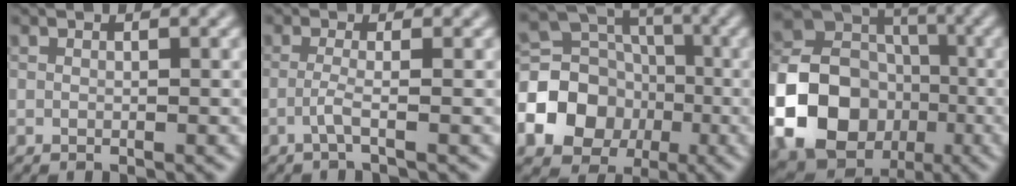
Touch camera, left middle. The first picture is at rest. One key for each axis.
{"total": 1.9, "fx": -0.6, "fy": 0.3, "fz": 1.8, "tx": -0.032, "ty": -0.001, "tz": -0.022}
{"total": 10.4, "fx": -3.0, "fy": 8.9, "fz": 4.5, "tx": -0.082, "ty": -0.005, "tz": -0.080}
{"total": 20.0, "fx": -6.0, "fy": 17.5, "fz": 7.8, "tx": -0.182, "ty": -0.040, "tz": -0.134}